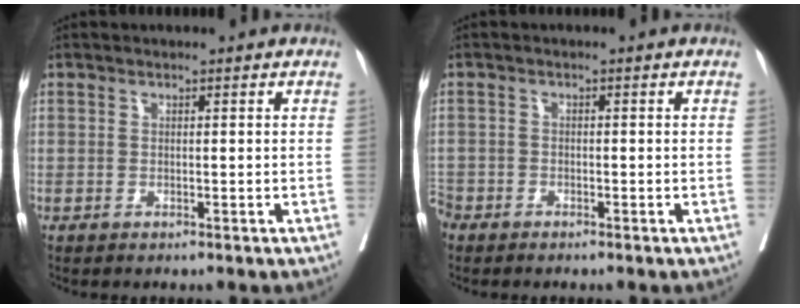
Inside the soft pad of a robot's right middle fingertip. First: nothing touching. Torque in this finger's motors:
{"motor_torque": [1.06, -1.08, 0.33, 0.17]}